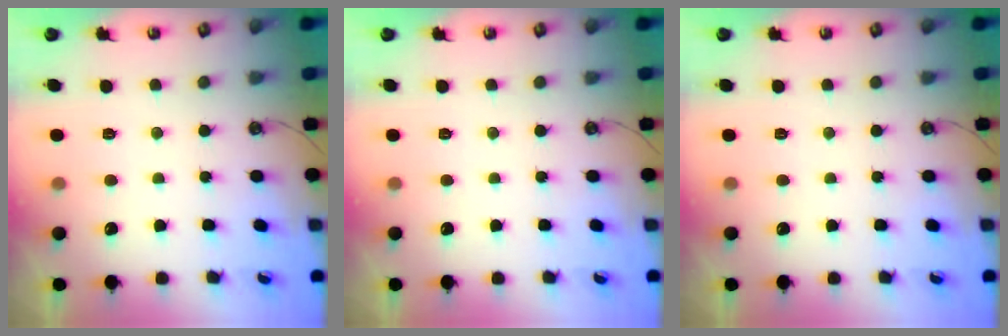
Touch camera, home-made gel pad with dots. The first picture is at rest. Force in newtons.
{"total": 0.0}
{"total": 0.0}